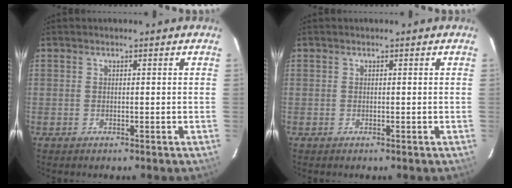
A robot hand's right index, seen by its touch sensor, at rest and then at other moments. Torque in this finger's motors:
{"motor_torque": [0.00, 0.00, 0.00, 0.00]}